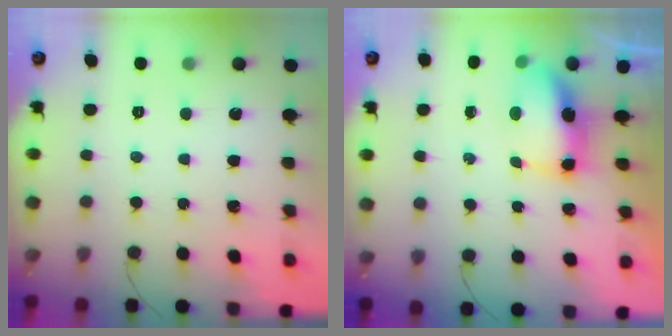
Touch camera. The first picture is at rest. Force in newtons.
{"total": 7.1, "press": 7.0, "slide": 1.0}